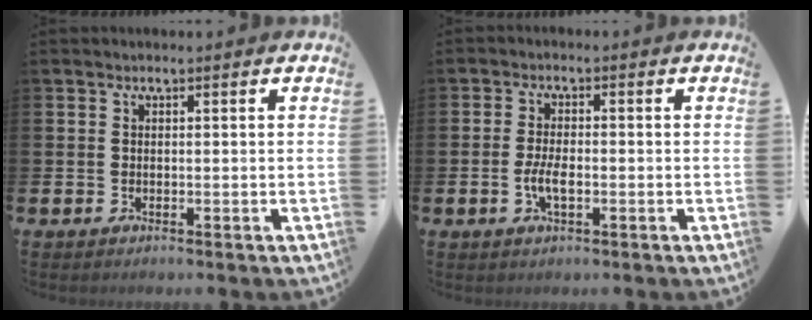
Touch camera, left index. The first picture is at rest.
{"total": 3.3, "force": [-0.8, 1.3, 3.0], "torque": [-0.052, -0.002, -0.019]}